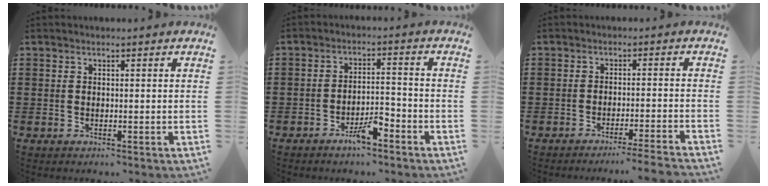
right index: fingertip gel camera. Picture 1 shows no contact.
{"total": 4.5, "force": [-3.3, 1.1, 2.8], "torque": [-0.051, 0.007, -0.062]}
{"total": 3.1, "force": [-2.7, -0.8, 1.2], "torque": [-0.019, -0.008, -0.055]}